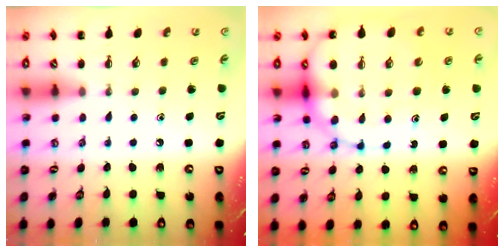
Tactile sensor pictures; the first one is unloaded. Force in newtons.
{"total": 19.4, "press": 19.2, "slide": 3.0}